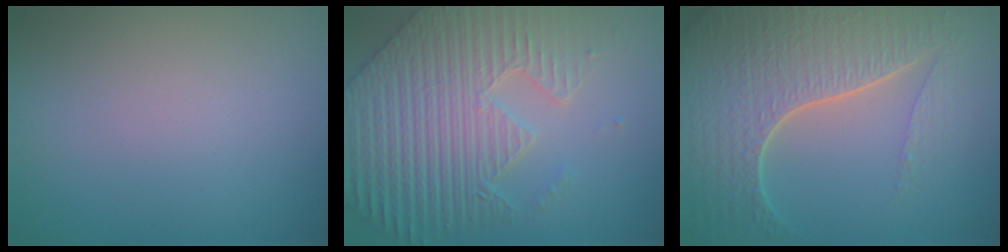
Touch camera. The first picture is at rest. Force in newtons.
{"total": 7.6, "press": 6.1, "slide": 4.5}
{"total": 7.7, "press": 5.6, "slide": 5.3}